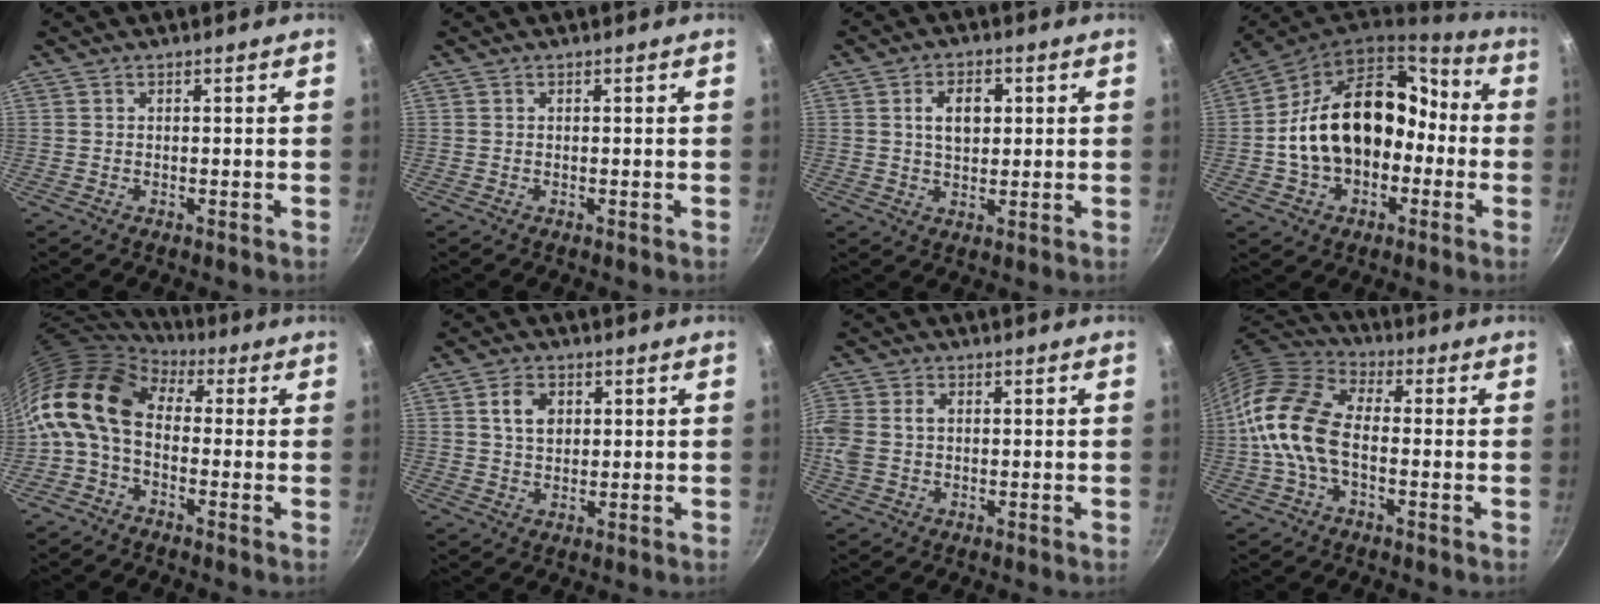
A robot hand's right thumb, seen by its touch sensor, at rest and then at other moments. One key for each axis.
{"total": 0.0}
{"total": 6.1, "fx": 1.3, "fy": 4.0, "fz": 4.4, "tx": -0.054, "ty": 0.002, "tz": 0.022}
{"total": 21.2, "fx": -2.3, "fy": 15.1, "fz": 14.6, "tx": -0.209, "ty": 0.073, "tz": -0.034}
{"total": 13.4, "fx": 0.8, "fy": 8.8, "fz": 10.1, "tx": -0.188, "ty": 0.026, "tz": -0.007}
{"total": 5.2, "fx": 1.4, "fy": 3.8, "fz": 3.2, "tx": -0.041, "ty": -0.001, "tz": 0.025}
{"total": 8.1, "fx": 0.5, "fy": 6.2, "fz": 5.3, "tx": -0.119, "ty": 0.012, "tz": 0.002}
{"total": 13.5, "fx": -1.7, "fy": 8.0, "fz": 10.8, "tx": -0.196, "ty": 0.037, "tz": -0.052}